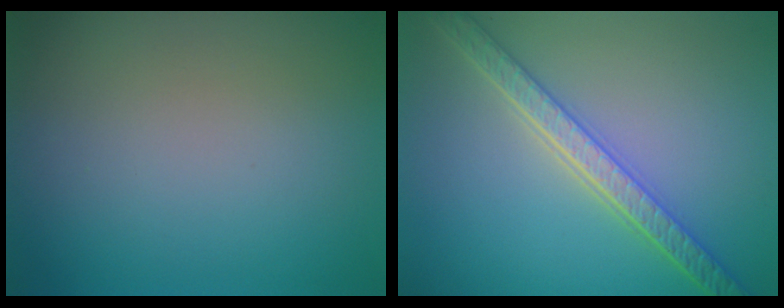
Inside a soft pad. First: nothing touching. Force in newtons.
{"total": 4.8, "press": 4.1, "slide": 2.4}